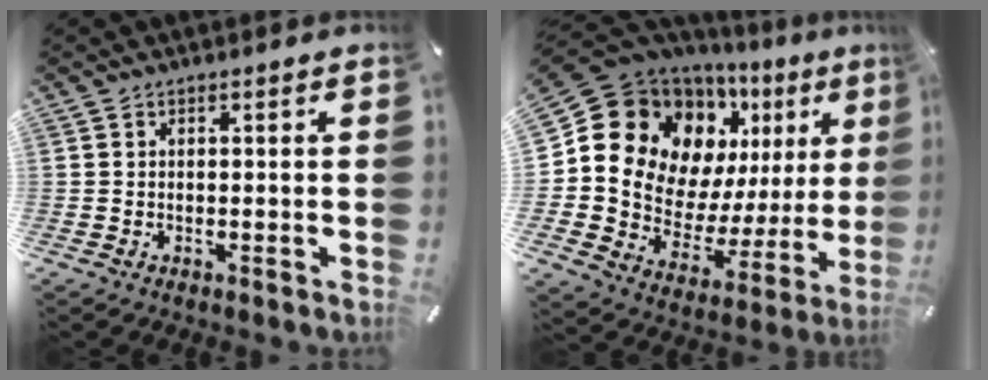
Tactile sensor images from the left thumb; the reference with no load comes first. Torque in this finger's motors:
{"motor_torque": [2.52, 2.49, 1.82, -0.94, 0.33]}